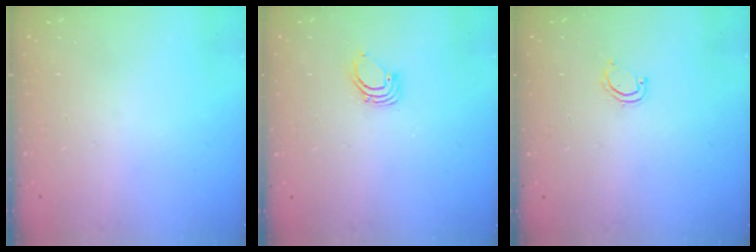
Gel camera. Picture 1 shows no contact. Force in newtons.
{"total": 2.7, "press": 2.7, "slide": 0.1}
{"total": 4.3, "press": 4.3, "slide": 0.4}